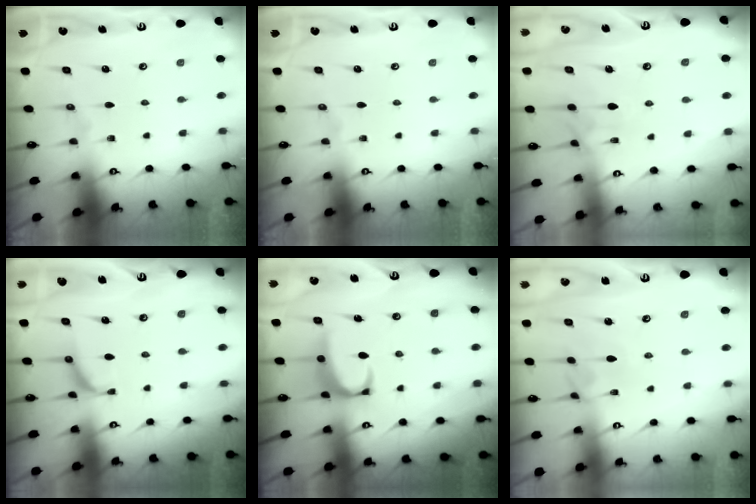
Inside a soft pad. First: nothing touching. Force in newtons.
{"total": 0.0}
{"total": 1.1, "press": 0.3, "slide": 1.1}
{"total": 1.2, "press": 1.2, "slide": 0.4}
{"total": 3.6, "press": 3.5, "slide": 0.8}
{"total": 3.0, "press": 3.0, "slide": 0.3}